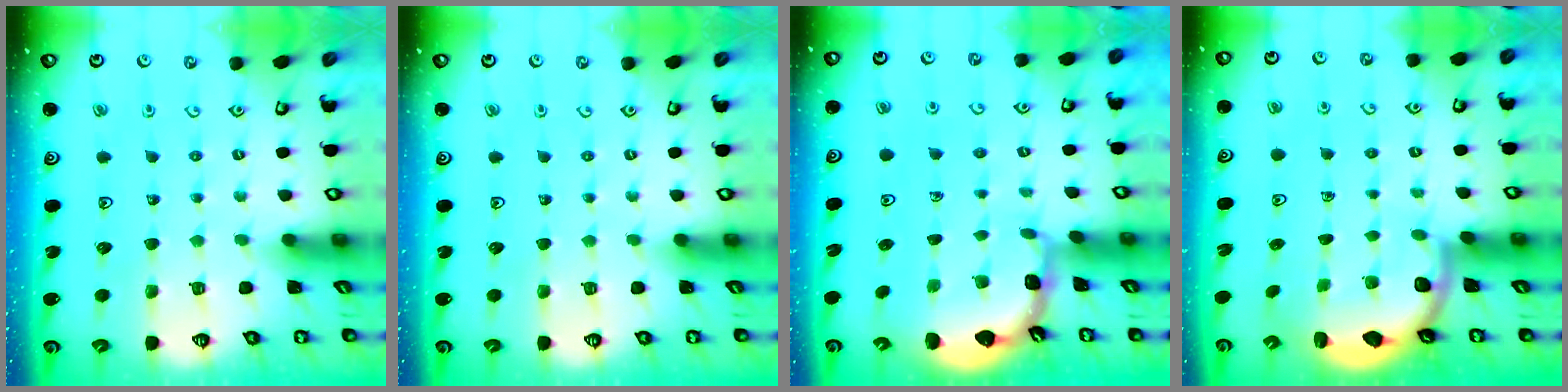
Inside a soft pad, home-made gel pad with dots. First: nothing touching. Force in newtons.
{"total": 0.0}
{"total": 2.1, "press": 2.1, "slide": 0.2}
{"total": 2.6, "press": 2.6, "slide": 0.7}